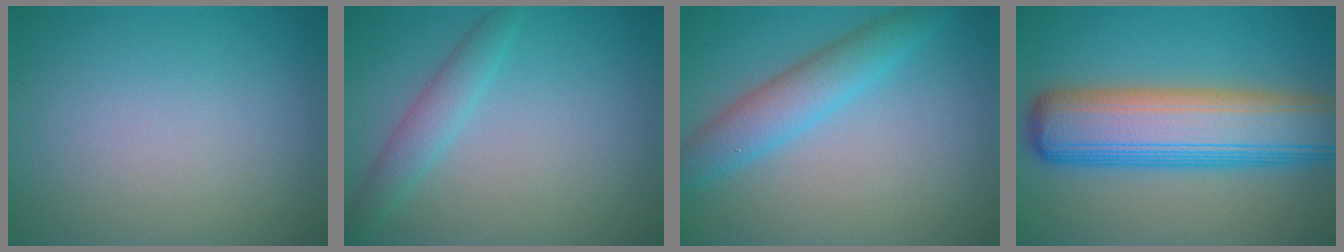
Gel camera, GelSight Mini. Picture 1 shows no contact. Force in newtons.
{"total": 2.3, "press": 2.3, "slide": 0.1}
{"total": 3.9, "press": 3.9, "slide": 0.1}
{"total": 11.2, "press": 11.2, "slide": 0.4}